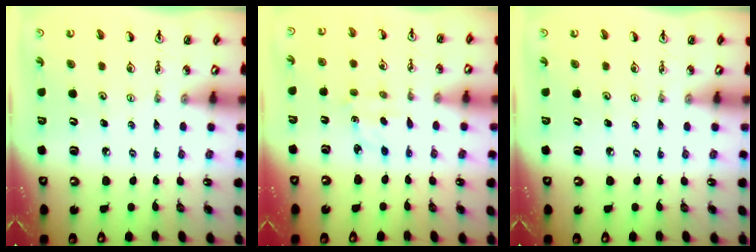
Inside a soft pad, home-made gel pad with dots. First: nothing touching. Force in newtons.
{"total": 3.0, "press": 3.0, "slide": 0.4}
{"total": 0.0}